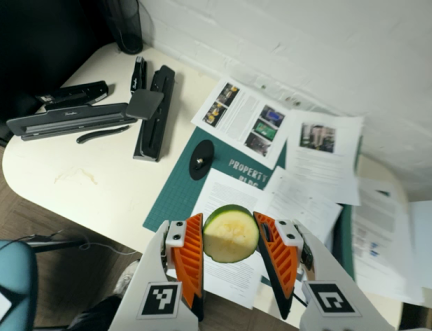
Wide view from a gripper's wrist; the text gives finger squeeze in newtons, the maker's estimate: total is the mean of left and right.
{"total": 9.6, "left": 9.9, "right": 9.2}